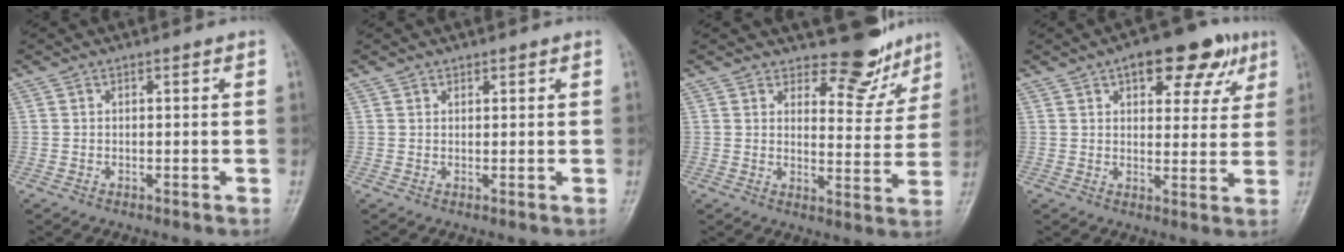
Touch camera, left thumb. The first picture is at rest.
{"total": 0.8, "force": [0.6, 0.5, 0.0], "torque": [0.009, -0.004, 0.007]}
{"total": 8.5, "force": [7.3, 3.8, 2.4], "torque": [0.001, -0.063, 0.098]}
{"total": 12.6, "force": [6.7, 6.2, 8.7], "torque": [-0.069, -0.010, 0.084]}